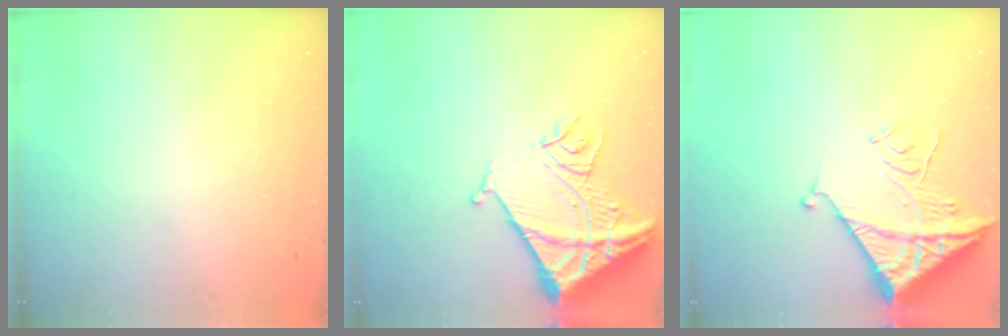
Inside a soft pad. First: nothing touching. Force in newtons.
{"total": 14.7, "press": 14.6, "slide": 1.6}
{"total": 13.7, "press": 13.6, "slide": 1.1}